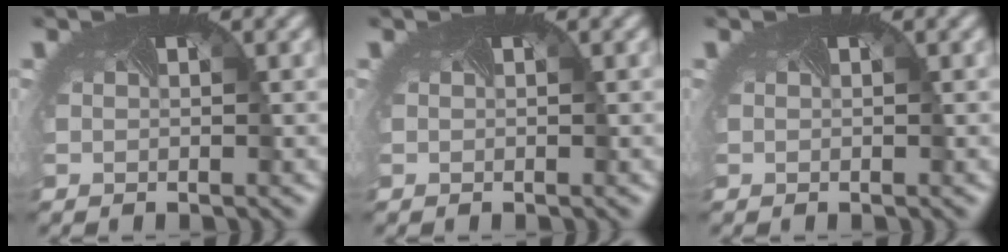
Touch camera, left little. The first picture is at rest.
{"total": 0.0}
{"total": 0.0}